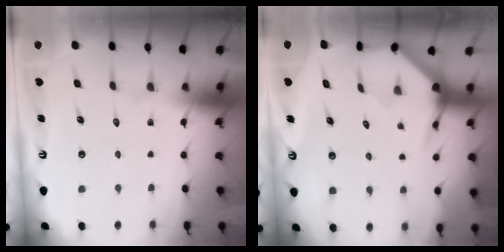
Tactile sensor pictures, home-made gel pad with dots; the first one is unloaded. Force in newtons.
{"total": 4.0, "press": 4.0, "slide": 0.5}